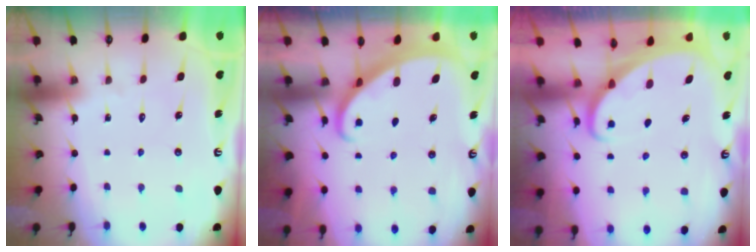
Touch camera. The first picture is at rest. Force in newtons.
{"total": 2.3, "press": 2.3, "slide": 0.1}
{"total": 3.1, "press": 3.1, "slide": 0.3}